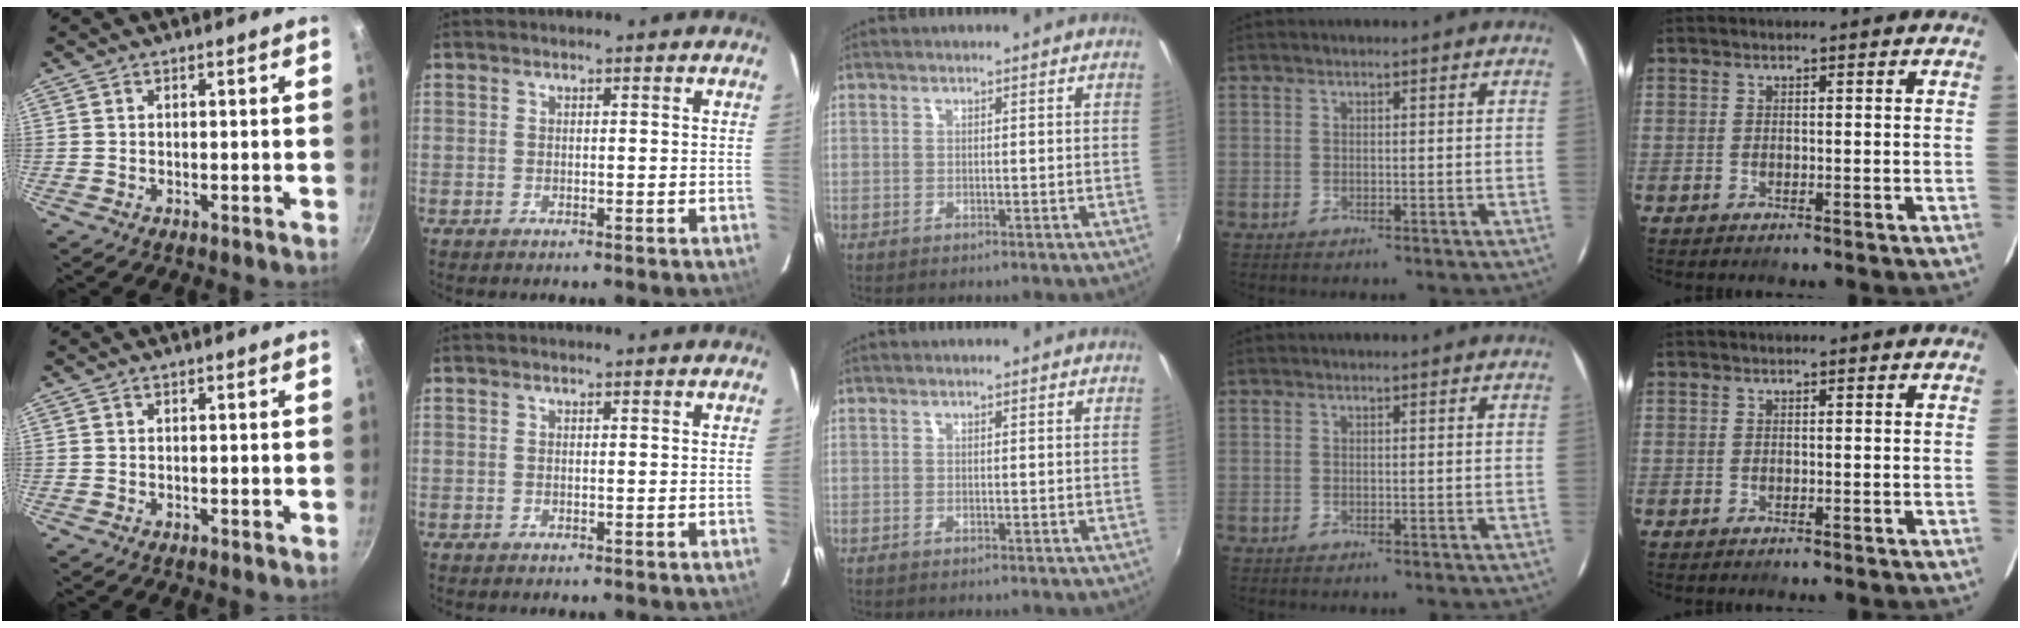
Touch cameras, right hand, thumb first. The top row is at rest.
{}